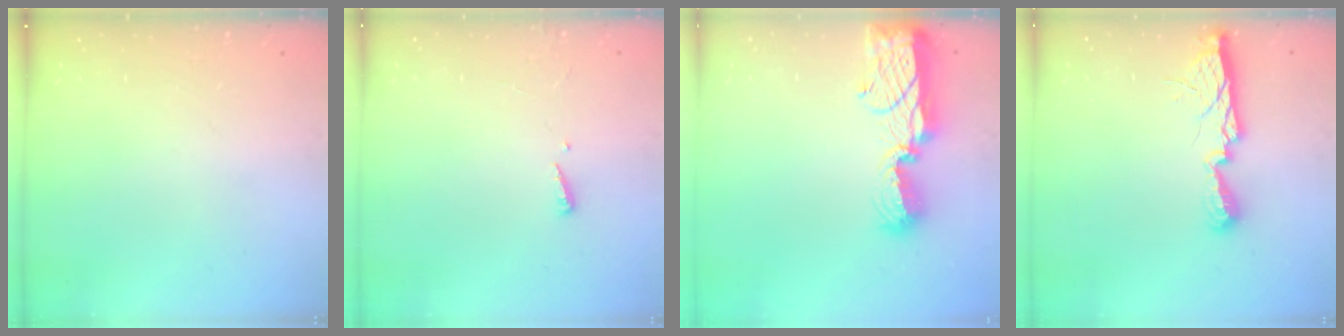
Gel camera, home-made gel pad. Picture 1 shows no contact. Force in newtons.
{"total": 2.4, "press": 2.4, "slide": 0.2}
{"total": 14.1, "press": 14.1, "slide": 0.7}
{"total": 10.1, "press": 10.1, "slide": 0.7}